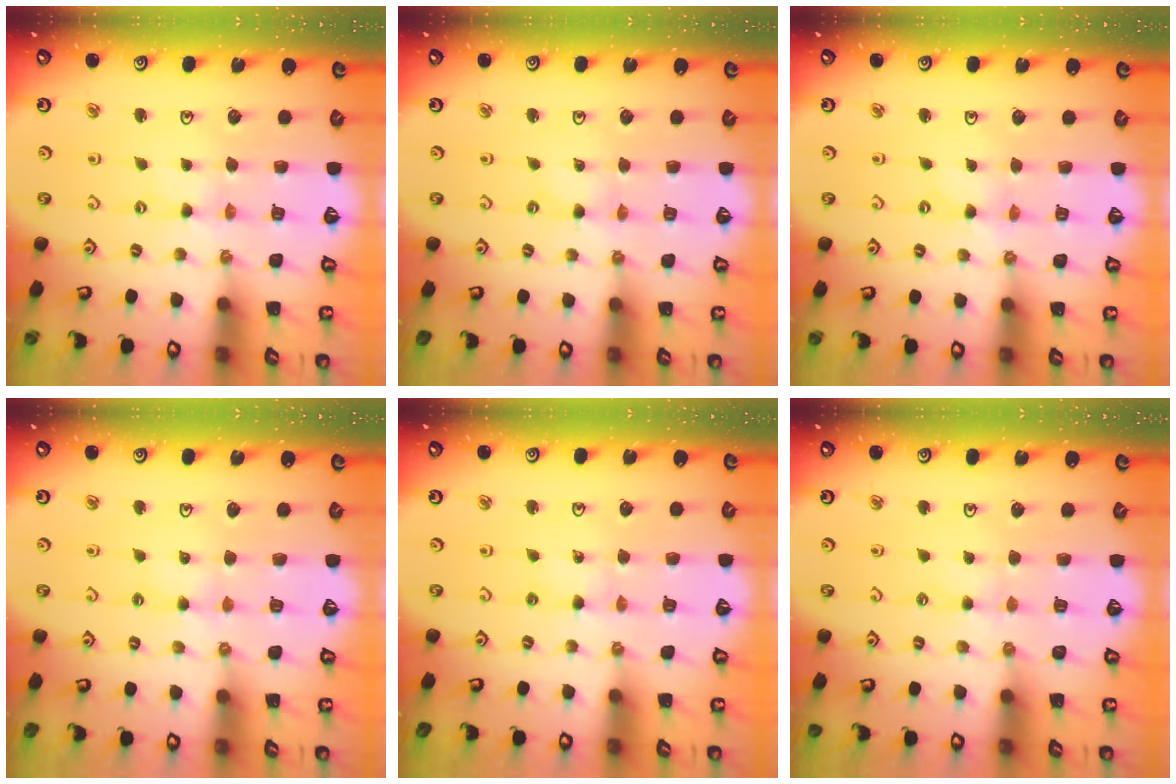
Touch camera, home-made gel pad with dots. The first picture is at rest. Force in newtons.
{"total": 0.0}
{"total": 0.0}
{"total": 2.5, "press": 2.5, "slide": 0.2}
{"total": 2.5, "press": 2.5, "slide": 0.3}
{"total": 0.8, "press": 0.8, "slide": 0.3}